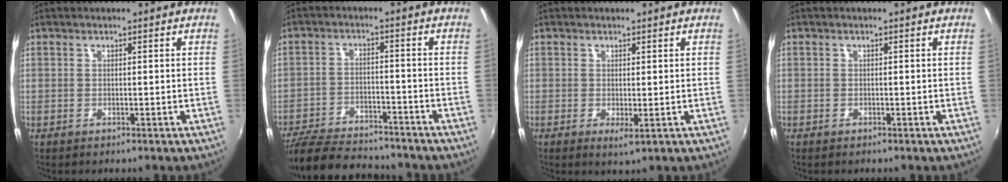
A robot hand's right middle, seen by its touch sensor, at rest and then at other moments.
{"total": 15.5, "force": [-13.7, 4.1, 6.0], "torque": [-0.142, -0.012, -0.215]}
{"total": 1.7, "force": [0.2, 0.3, 1.6], "torque": [-0.028, -0.005, 0.003]}
{"total": 0.5, "force": [-0.4, 0.3, 0.0], "torque": [0.000, 0.001, -0.007]}